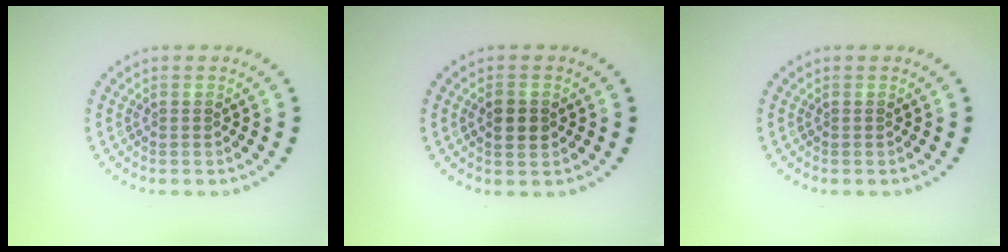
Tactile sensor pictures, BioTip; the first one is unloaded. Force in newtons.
{"total": 2.2, "press": 2.2, "slide": 0.0}
{"total": 0.0}